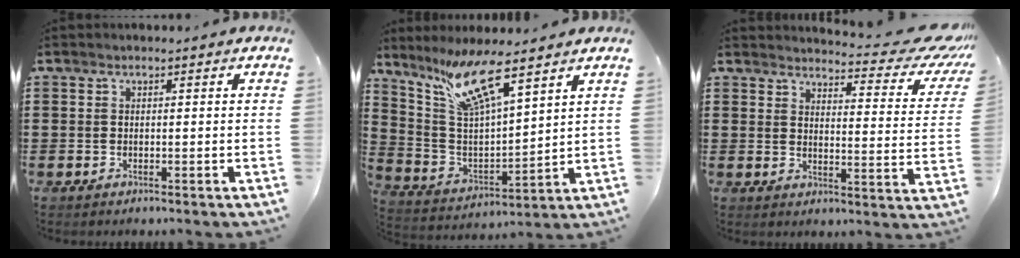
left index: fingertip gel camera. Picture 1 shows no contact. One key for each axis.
{"total": 10.8, "fx": 7.7, "fy": 1.8, "fz": 7.4, "tx": -0.166, "ty": -0.029, "tz": 0.133}
{"total": 6.1, "fx": 5.4, "fy": 0.8, "fz": 2.7, "tx": -0.044, "ty": -0.042, "tz": 0.087}